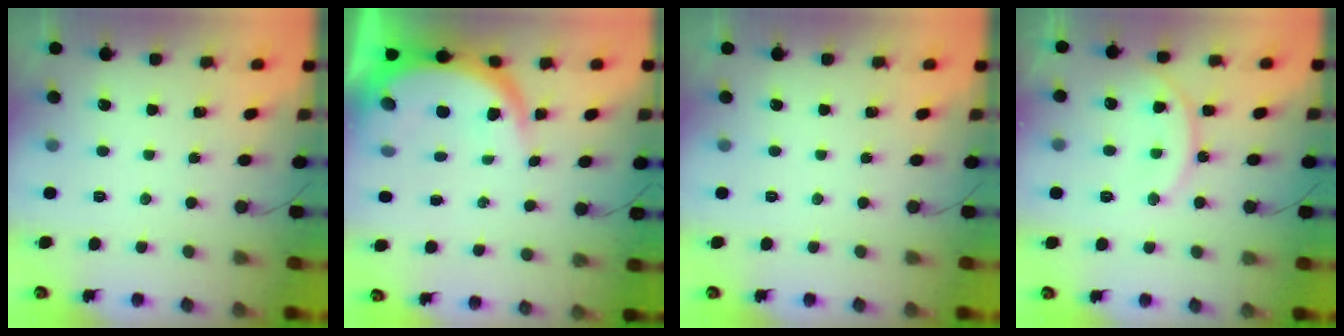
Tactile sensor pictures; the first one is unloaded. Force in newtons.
{"total": 10.0, "press": 9.9, "slide": 1.2}
{"total": 0.0}
{"total": 13.4, "press": 13.3, "slide": 1.2}